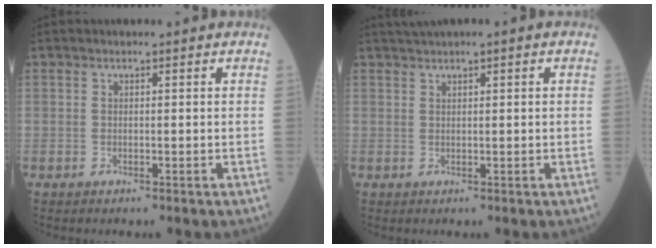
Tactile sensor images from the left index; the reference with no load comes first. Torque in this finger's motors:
{"motor_torque": [0.23, -0.26, 0.18, 0.10]}